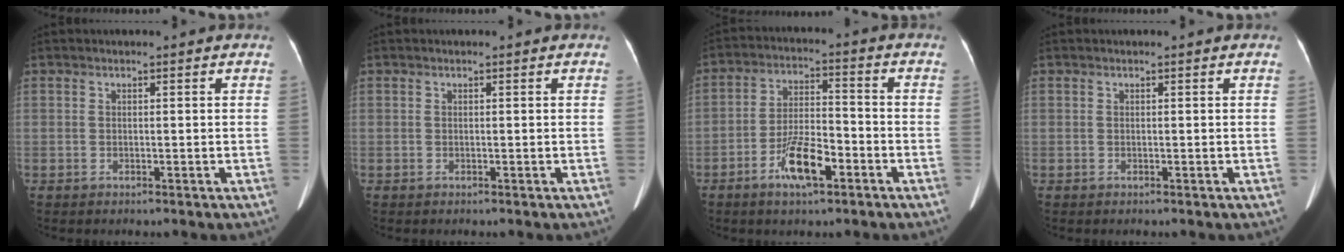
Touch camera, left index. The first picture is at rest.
{"total": 0.0}
{"total": 8.4, "force": [-4.4, 2.4, 6.7], "torque": [-0.135, 0.000, -0.078]}
{"total": 0.0}